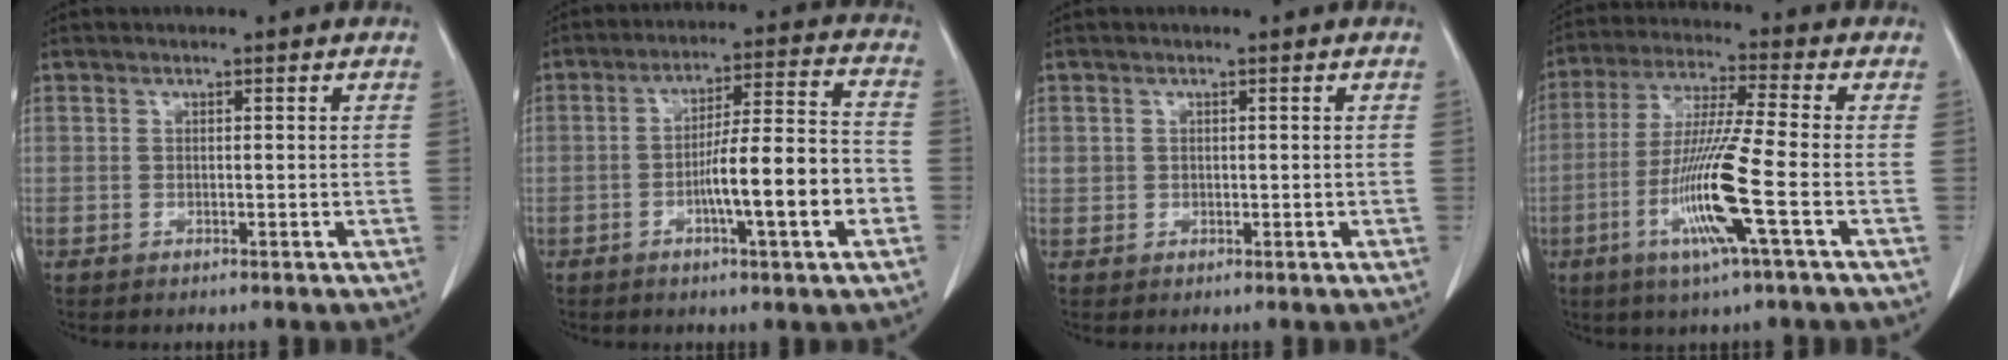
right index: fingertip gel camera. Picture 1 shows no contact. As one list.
[{"total": 12.3, "force": [-3.8, 0.6, 11.7], "torque": [-0.186, 0.011, -0.059]}, {"total": 1.1, "force": [0.2, 1.1, 0.2], "torque": [0.005, 0.009, 0.003]}, {"total": 12.5, "force": [-4.1, -0.9, 11.7], "torque": [-0.235, -0.019, -0.086]}]